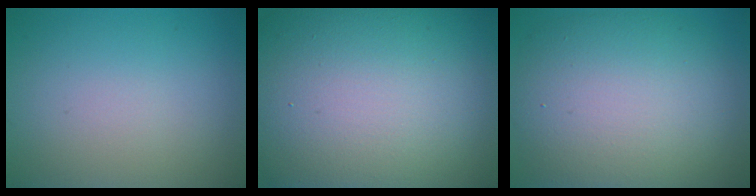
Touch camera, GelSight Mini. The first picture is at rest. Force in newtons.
{"total": 23.6, "press": 23.5, "slide": 1.6}
{"total": 11.6, "press": 11.6, "slide": 0.7}